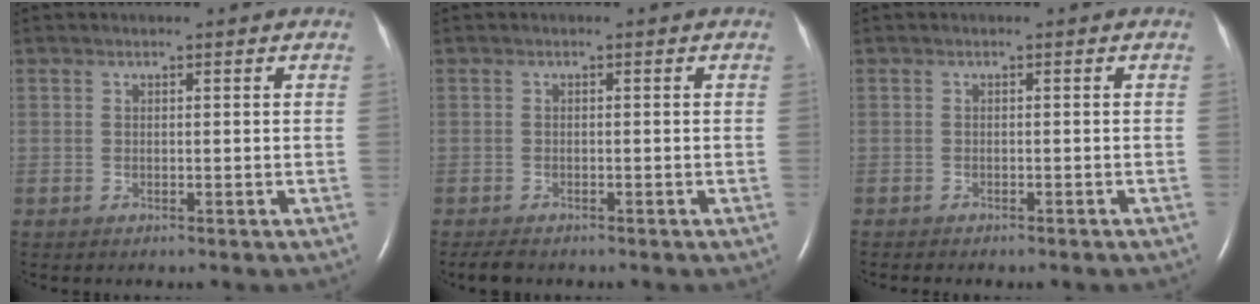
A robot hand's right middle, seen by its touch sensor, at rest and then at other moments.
{"total": 2.0, "force": [-1.7, 0.6, 0.9], "torque": [-0.022, -0.005, -0.023]}
{"total": 4.4, "force": [-3.7, 1.0, 2.1], "torque": [-0.029, -0.008, -0.038]}